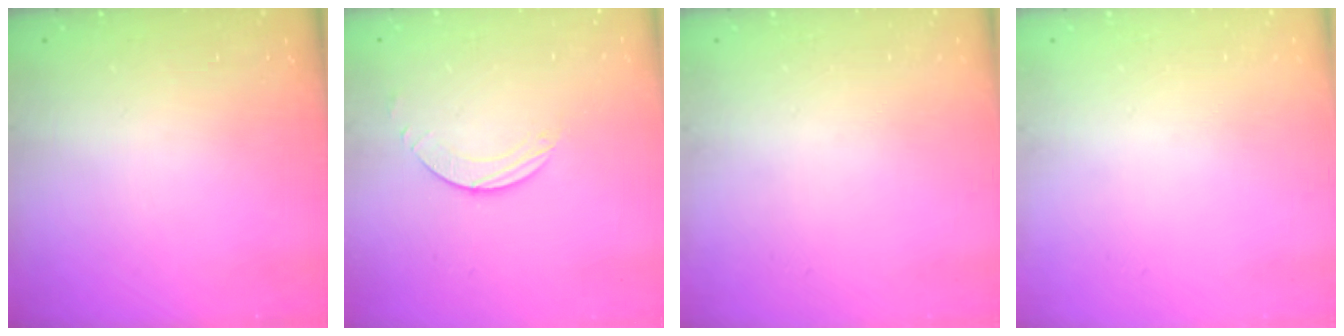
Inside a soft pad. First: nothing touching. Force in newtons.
{"total": 2.0, "press": 2.0, "slide": 0.2}
{"total": 0.0}
{"total": 0.0}